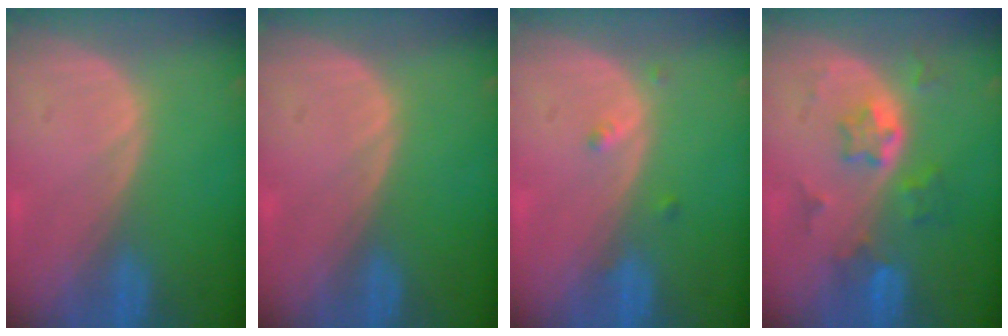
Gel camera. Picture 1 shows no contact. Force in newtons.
{"total": 0.0}
{"total": 1.6, "press": 1.3, "slide": 0.8}
{"total": 5.9, "press": 5.3, "slide": 2.5}